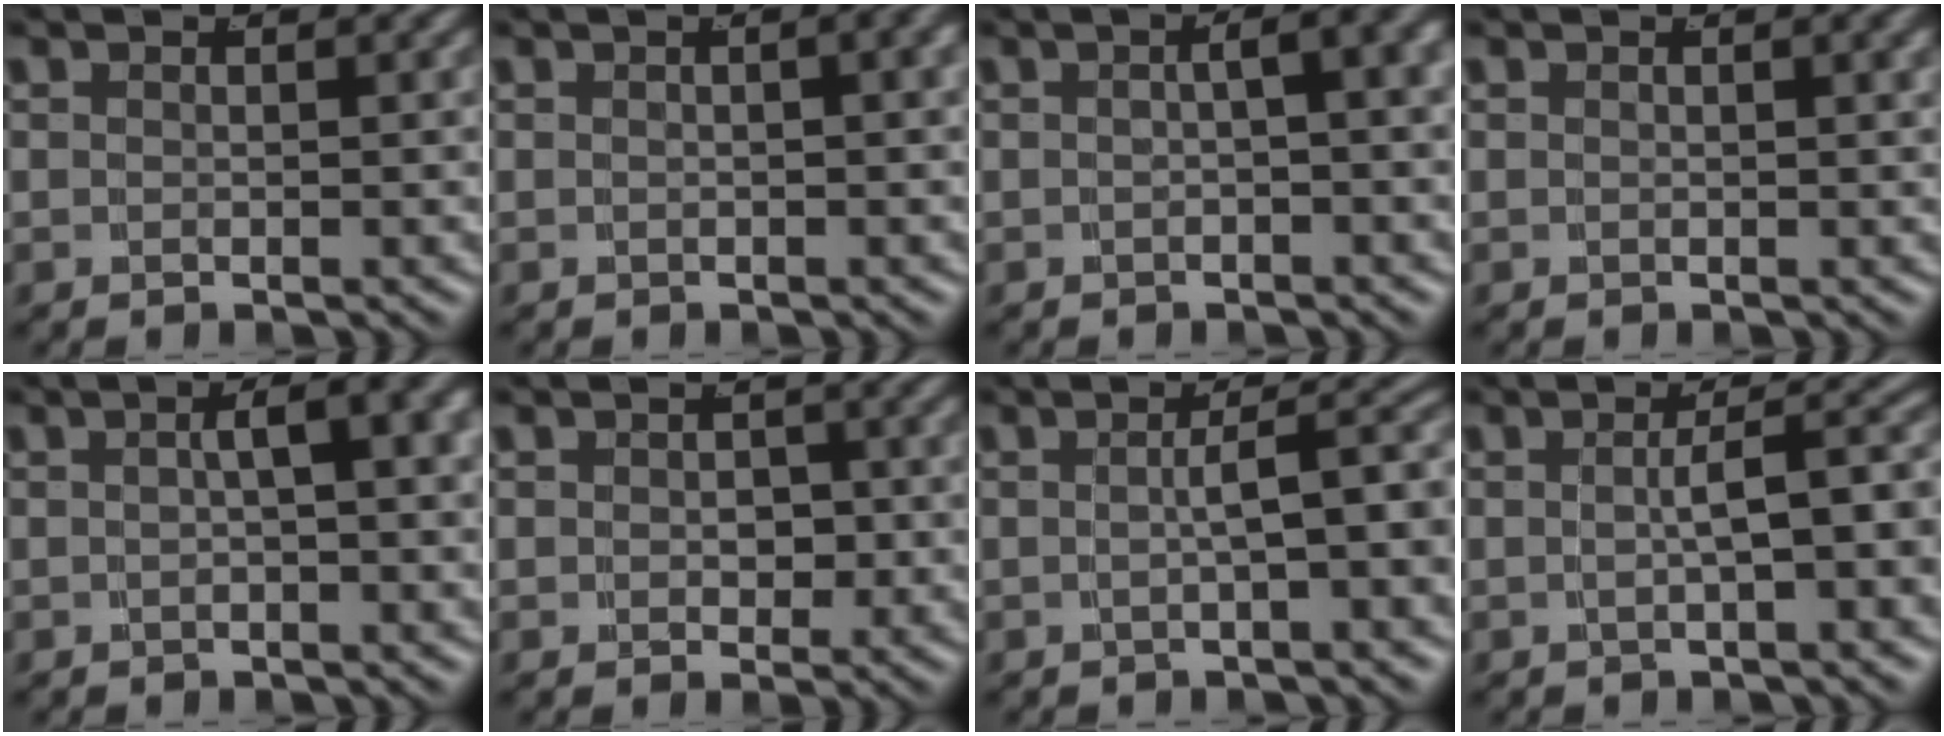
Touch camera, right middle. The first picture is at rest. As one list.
[{"total": 1.6, "force": [0.1, 0.1, 1.5], "torque": [-0.016, 0.010, 0.002]}, {"total": 3.3, "force": [0.2, 0.8, 3.2], "torque": [-0.023, 0.016, 0.000]}, {"total": 0.6, "force": [0.2, -0.3, 0.5], "torque": [-0.010, -0.001, 0.007]}, {"total": 3.4, "force": [0.2, 0.8, 3.3], "torque": [-0.033, 0.013, 0.002]}, {"total": 1.2, "force": [-0.3, 1.0, 0.6], "torque": [-0.006, -0.008, -0.002]}, {"total": 4.6, "force": [-1.3, 1.0, 4.3], "torque": [-0.043, 0.006, -0.015]}, {"total": 4.2, "force": [-1.4, 0.7, 3.8], "torque": [-0.045, 0.001, -0.015]}]